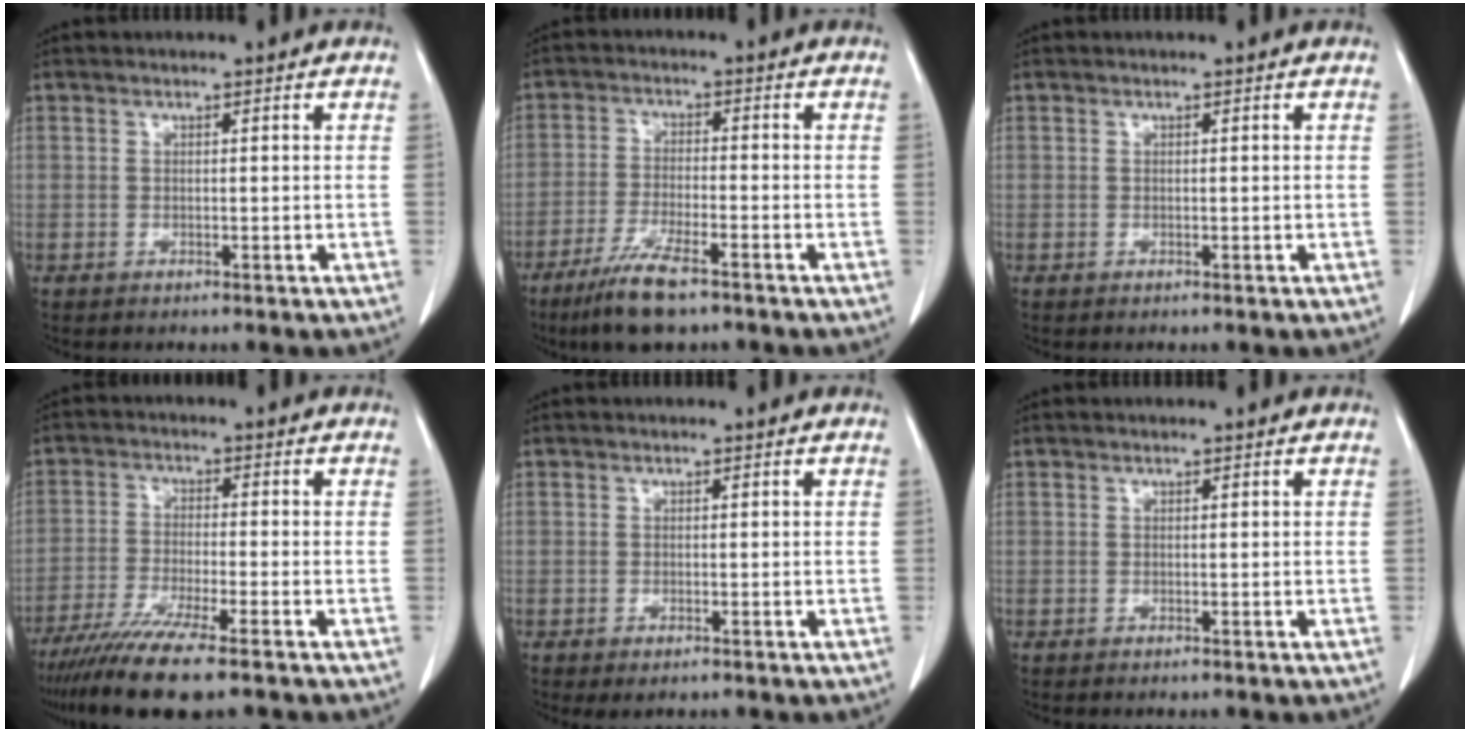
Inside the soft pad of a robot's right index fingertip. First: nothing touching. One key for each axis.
{"total": 8.2, "fx": -5.6, "fy": 1.2, "fz": 5.9, "tx": -0.115, "ty": -0.019, "tz": -0.097}
{"total": 0.0}
{"total": 10.6, "fx": -7.9, "fy": 0.1, "fz": 7.1, "tx": -0.122, "ty": -0.028, "tz": -0.132}
{"total": 1.5, "fx": -0.8, "fy": 0.6, "fz": 1.1, "tx": -0.015, "ty": -0.003, "tz": -0.003}
{"total": 0.0}